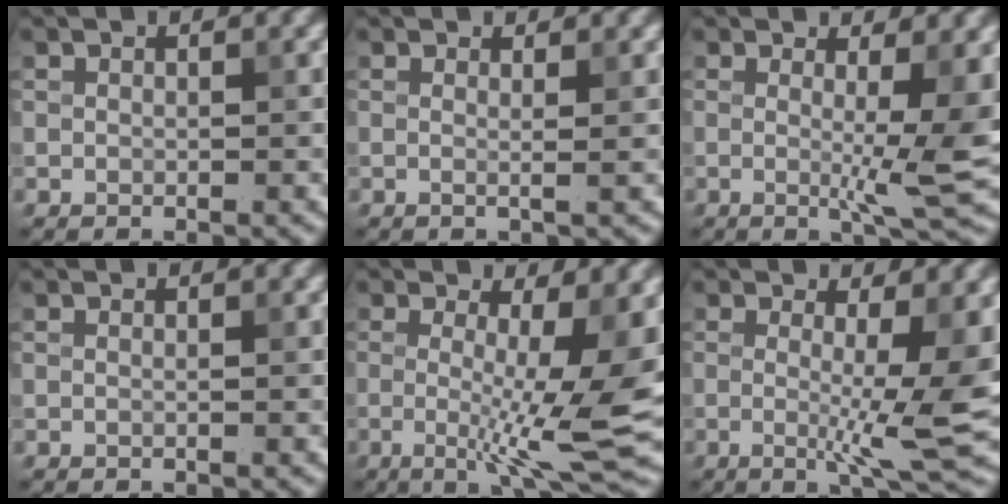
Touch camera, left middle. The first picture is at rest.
{"total": 0.8, "force": [0.2, -0.2, 0.7], "torque": [-0.010, 0.001, 0.000]}
{"total": 5.2, "force": [0.1, 0.5, 5.2], "torque": [-0.078, -0.010, 0.002]}
{"total": 0.0}
{"total": 8.8, "force": [-0.6, 1.4, 8.7], "torque": [-0.133, -0.016, -0.009]}
{"total": 6.4, "force": [-0.2, 0.7, 6.3], "torque": [-0.096, -0.014, -0.002]}